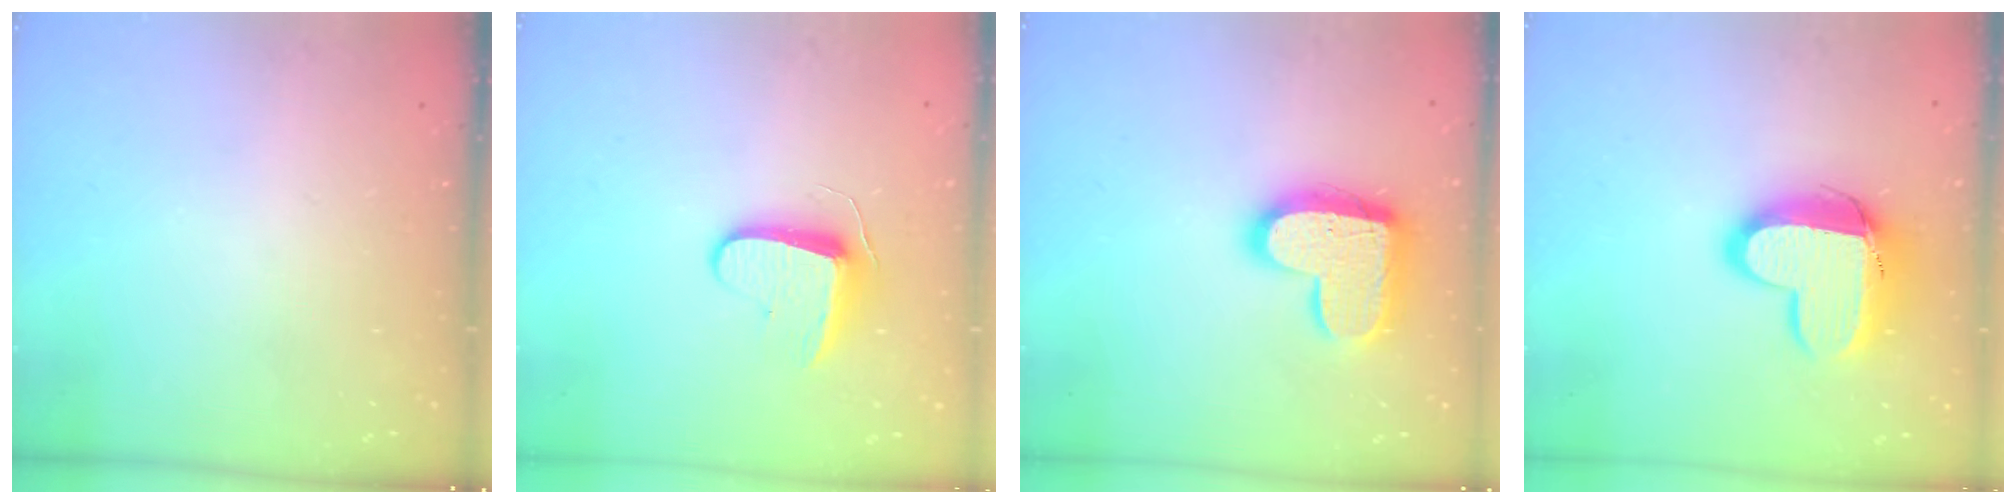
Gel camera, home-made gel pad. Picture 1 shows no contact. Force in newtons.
{"total": 8.7, "press": 8.6, "slide": 0.5}
{"total": 17.2, "press": 17.1, "slide": 1.3}
{"total": 14.3, "press": 14.3, "slide": 1.2}